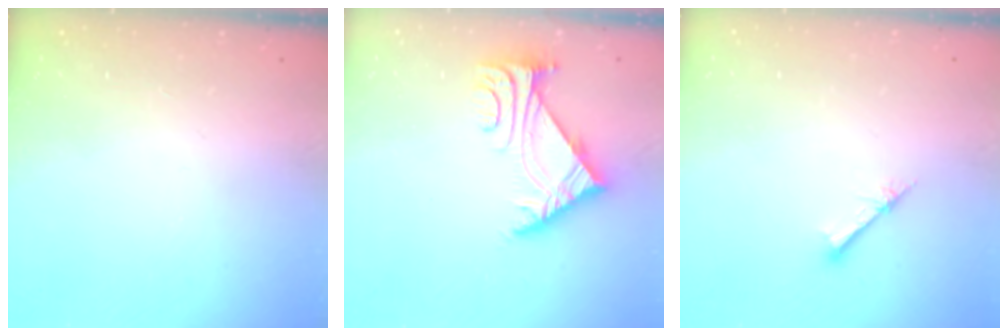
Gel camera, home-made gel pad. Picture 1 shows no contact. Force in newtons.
{"total": 5.6, "press": 5.5, "slide": 1.0}
{"total": 2.1, "press": 2.1, "slide": 0.2}